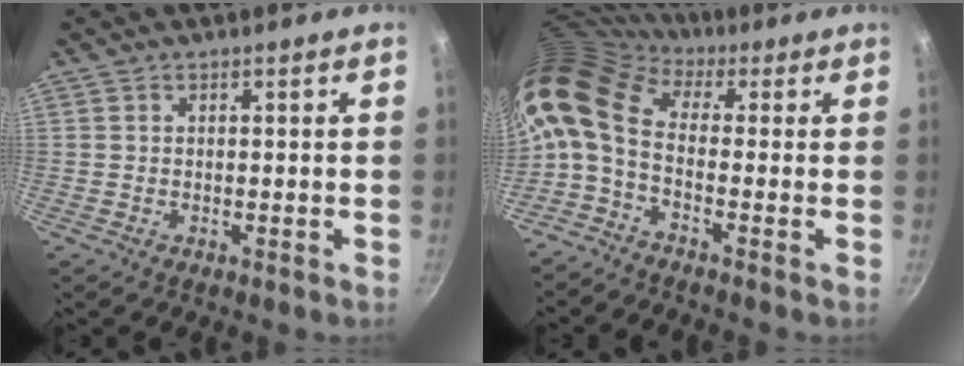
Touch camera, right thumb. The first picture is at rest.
{"total": 12.2, "force": [0.1, 6.9, 10.1], "torque": [-0.210, 0.023, -0.021]}